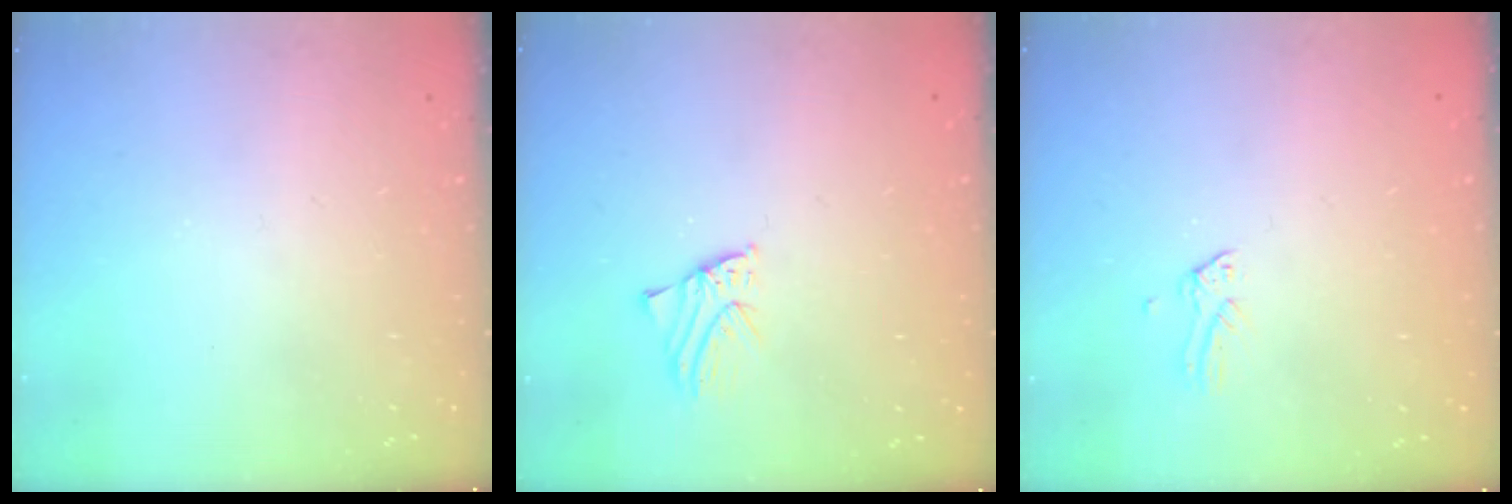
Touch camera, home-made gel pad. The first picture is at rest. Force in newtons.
{"total": 0.9, "press": 0.9, "slide": 0.0}
{"total": 0.0}